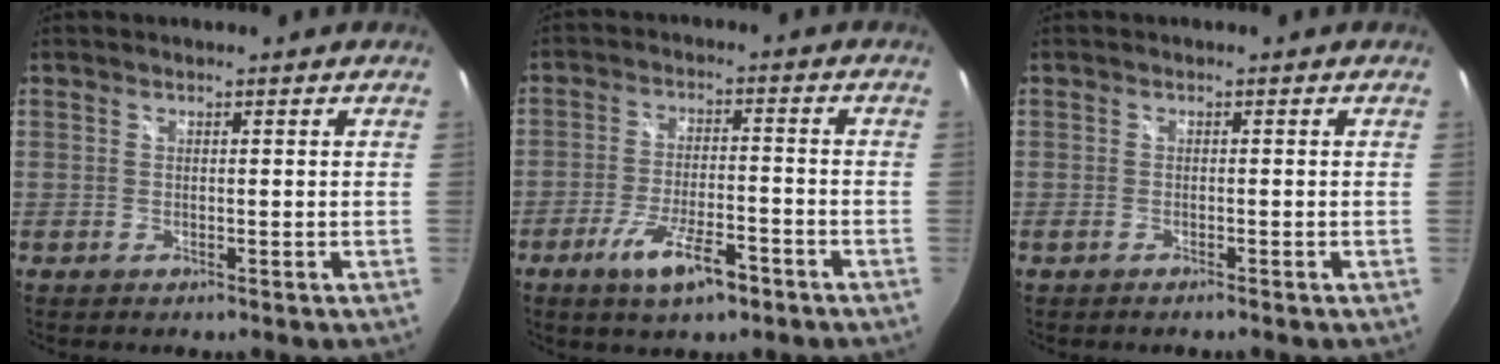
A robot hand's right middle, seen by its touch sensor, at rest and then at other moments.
{"total": 9.2, "force": [-5.7, 2.6, 6.8], "torque": [-0.141, -0.012, -0.095]}
{"total": 1.3, "force": [-1.1, 0.1, 0.6], "torque": [-0.014, -0.004, -0.021]}